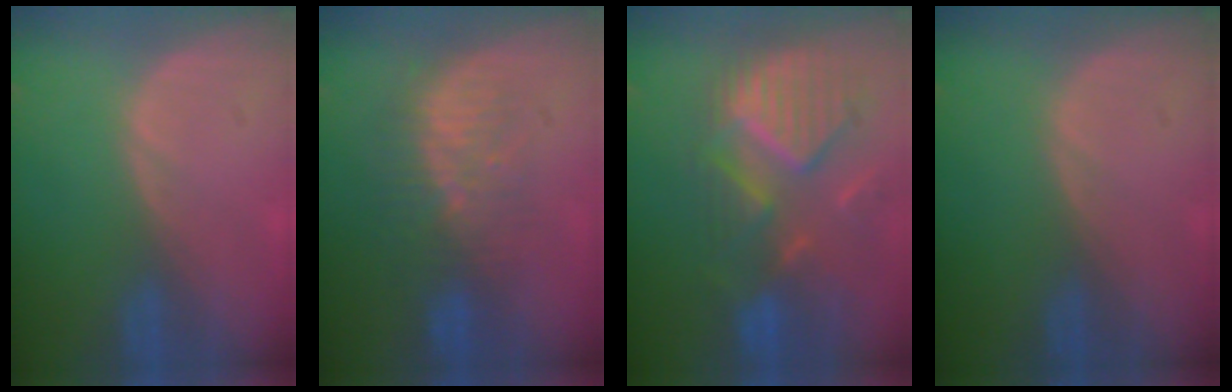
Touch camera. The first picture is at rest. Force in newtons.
{"total": 8.4, "press": 7.8, "slide": 3.0}
{"total": 11.7, "press": 10.3, "slide": 5.6}
{"total": 0.0}